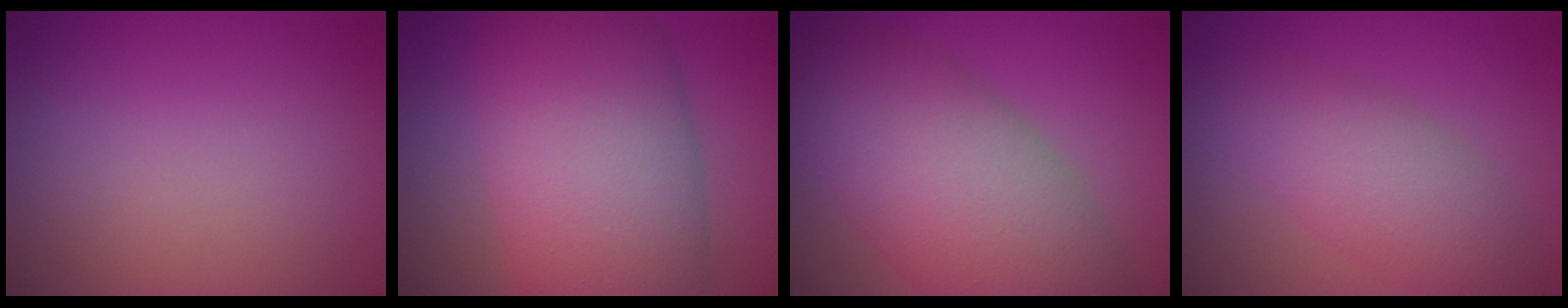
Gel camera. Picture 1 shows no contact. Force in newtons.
{"total": 13.4, "press": 13.4, "slide": 0.7}
{"total": 10.6, "press": 10.6, "slide": 0.5}
{"total": 4.7, "press": 4.7, "slide": 0.3}